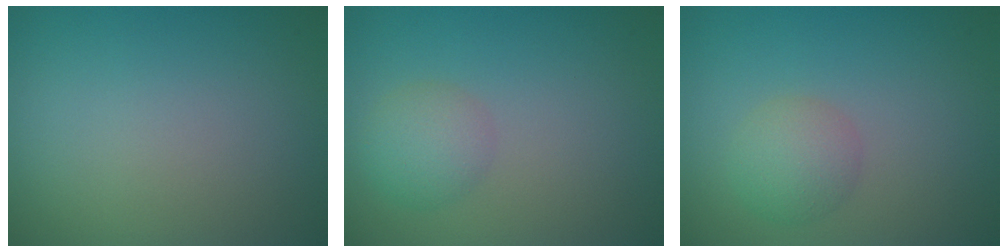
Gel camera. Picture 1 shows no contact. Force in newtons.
{"total": 2.5, "press": 2.5, "slide": 0.1}
{"total": 2.5, "press": 2.5, "slide": 0.1}